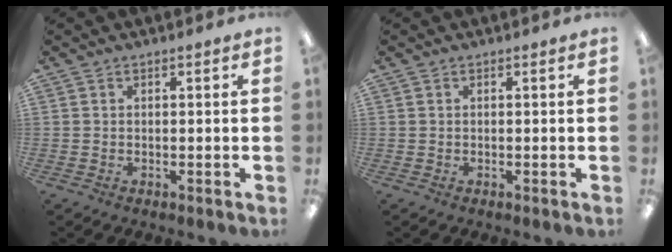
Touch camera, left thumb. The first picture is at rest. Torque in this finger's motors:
{"motor_torque": [-0.03, -0.02, 0.20, -0.20, 0.00]}